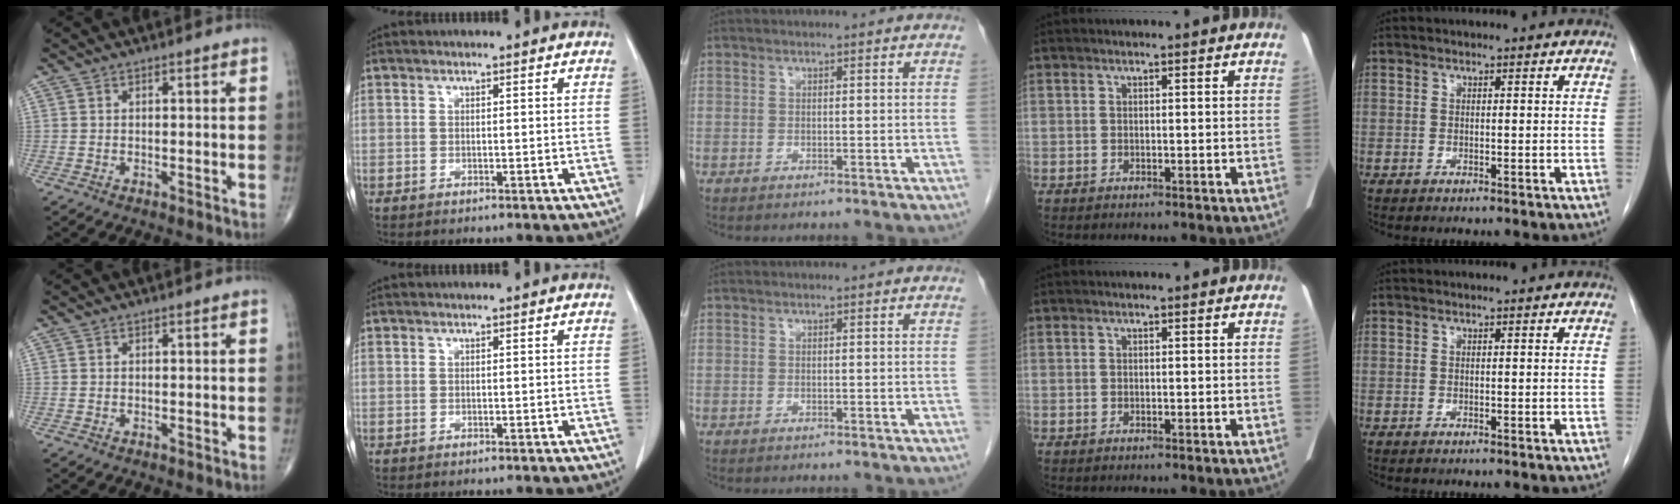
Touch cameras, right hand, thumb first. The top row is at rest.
{}